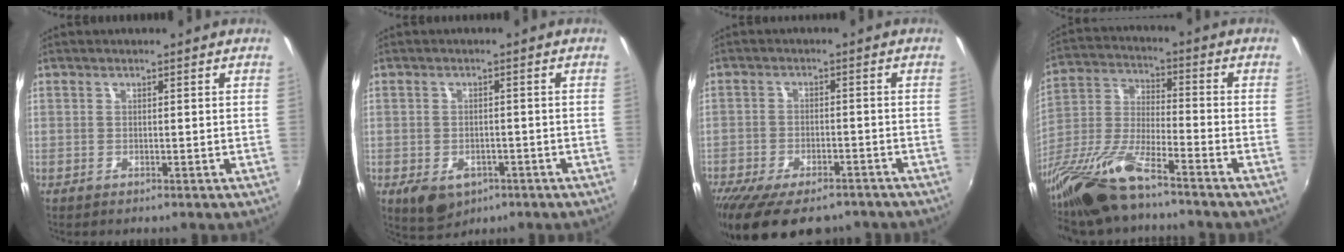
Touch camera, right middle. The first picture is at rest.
{"total": 7.2, "force": [-3.6, 4.6, 4.2], "torque": [-0.083, -0.020, -0.053]}
{"total": 15.9, "force": [-11.9, 6.2, 8.5], "torque": [-0.182, -0.041, -0.185]}
{"total": 16.7, "force": [-12.6, 2.7, 10.7], "torque": [-0.232, -0.035, -0.249]}